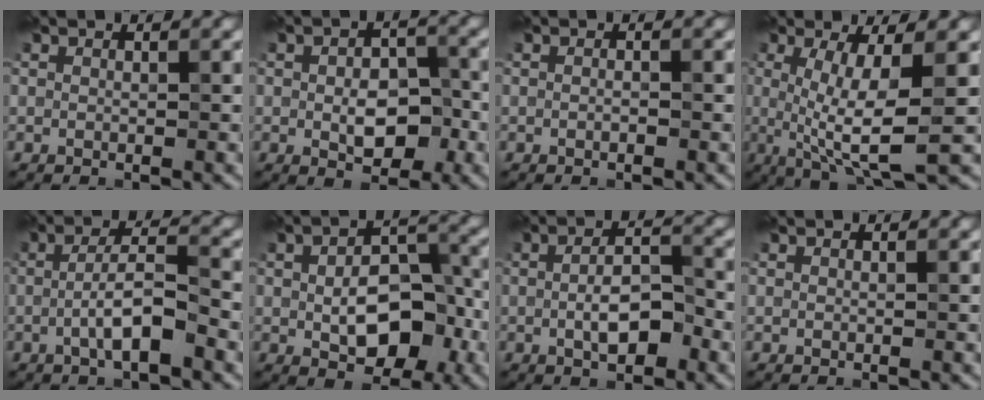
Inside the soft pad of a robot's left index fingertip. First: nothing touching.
{"total": 4.8, "force": [-0.7, 2.9, 3.8], "torque": [-0.064, -0.005, -0.009]}
{"total": 0.6, "force": [-0.2, 0.2, 0.5], "torque": [-0.011, -0.005, -0.005]}
{"total": 6.7, "force": [-0.1, 1.6, 6.5], "torque": [-0.120, -0.010, 0.000]}
{"total": 4.3, "force": [-1.4, 1.0, 3.9], "torque": [-0.072, 0.011, -0.030]}
{"total": 7.9, "force": [-1.0, 4.6, 6.4], "torque": [-0.108, -0.008, -0.010]}
{"total": 4.2, "force": [-1.0, 1.8, 3.6], "torque": [-0.068, 0.000, -0.019]}
{"total": 0.0}